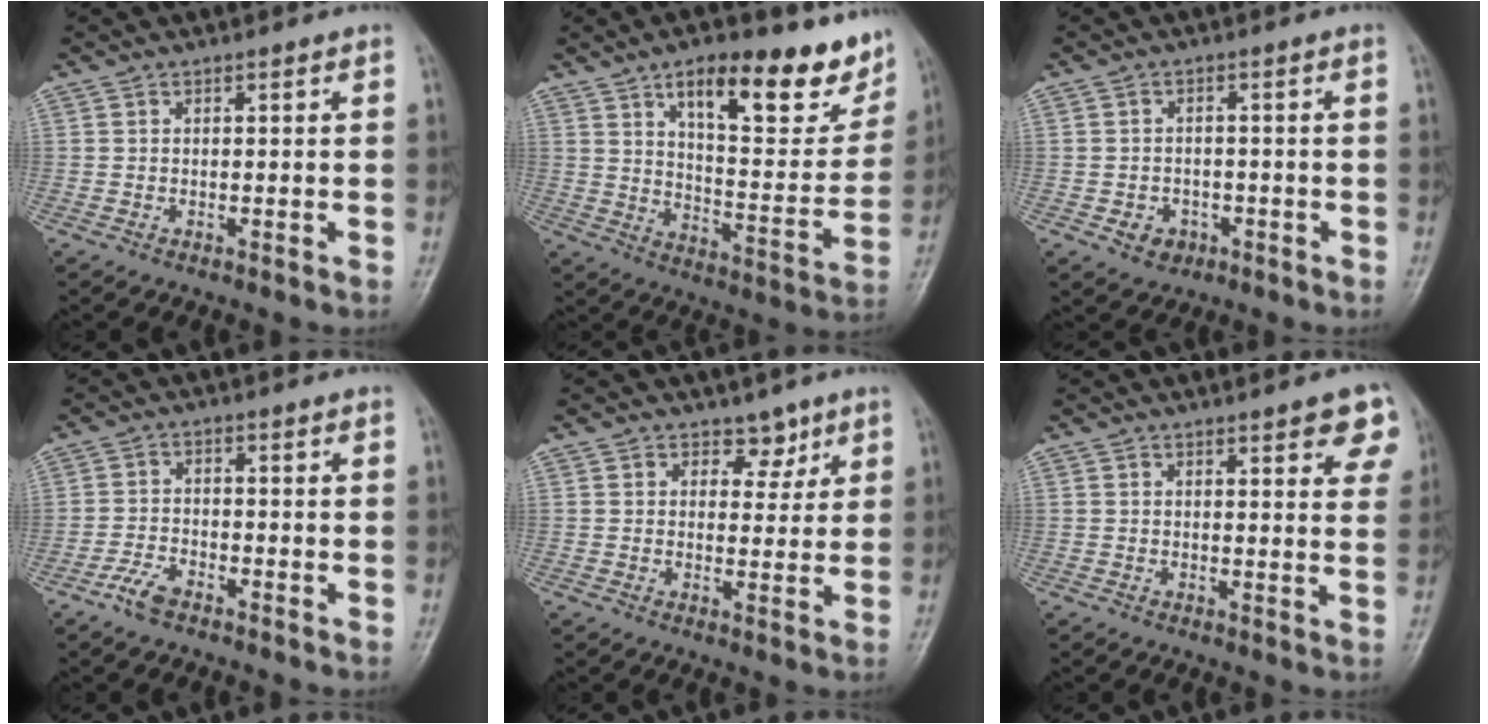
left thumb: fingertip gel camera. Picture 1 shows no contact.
{"total": 20.1, "force": [12.7, 7.7, 13.6], "torque": [-0.134, -0.060, 0.190]}
{"total": 3.8, "force": [-1.6, 3.1, 1.5], "torque": [-0.008, 0.011, -0.018]}
{"total": 3.7, "force": [-2.7, 1.5, 2.1], "torque": [-0.046, 0.012, -0.053]}
{"total": 3.8, "force": [2.5, 2.6, 1.2], "torque": [0.014, -0.014, 0.036]}
{"total": 7.5, "force": [4.3, 2.3, 5.7], "torque": [-0.041, -0.014, 0.047]}